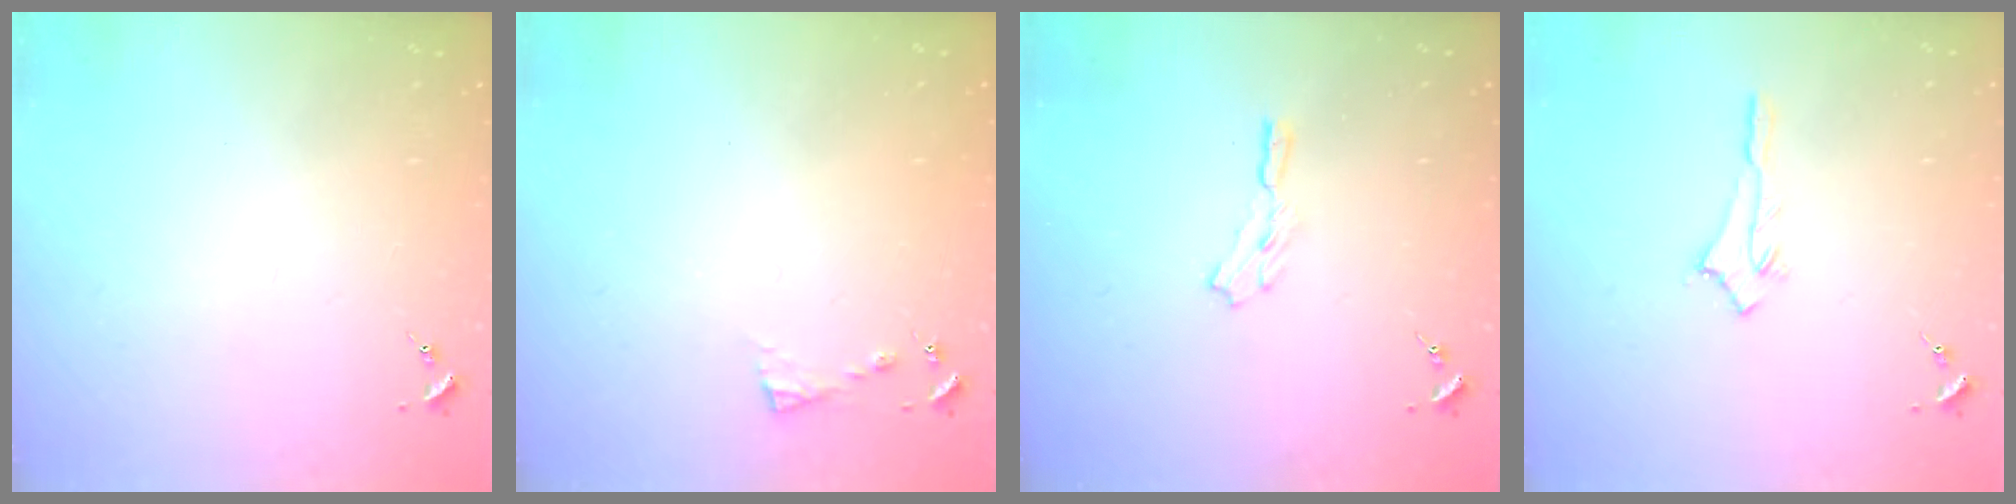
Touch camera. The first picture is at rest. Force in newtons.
{"total": 4.0, "press": 4.0, "slide": 0.4}
{"total": 3.7, "press": 3.7, "slide": 0.3}
{"total": 2.8, "press": 2.7, "slide": 0.4}